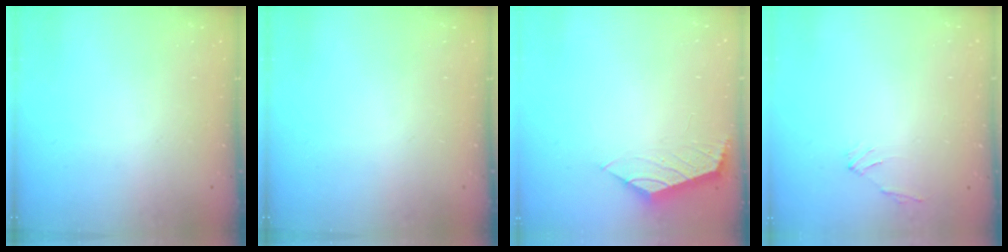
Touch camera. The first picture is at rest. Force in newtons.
{"total": 0.0}
{"total": 0.9, "press": 0.9, "slide": 0.3}
{"total": 1.2, "press": 1.1, "slide": 0.6}